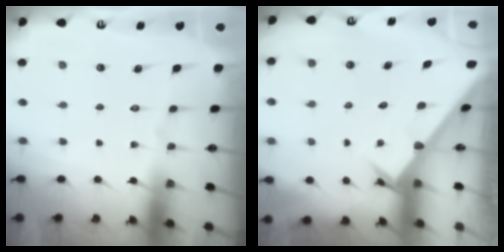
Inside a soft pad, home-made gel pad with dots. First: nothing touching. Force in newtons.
{"total": 2.5, "press": 2.5, "slide": 0.2}